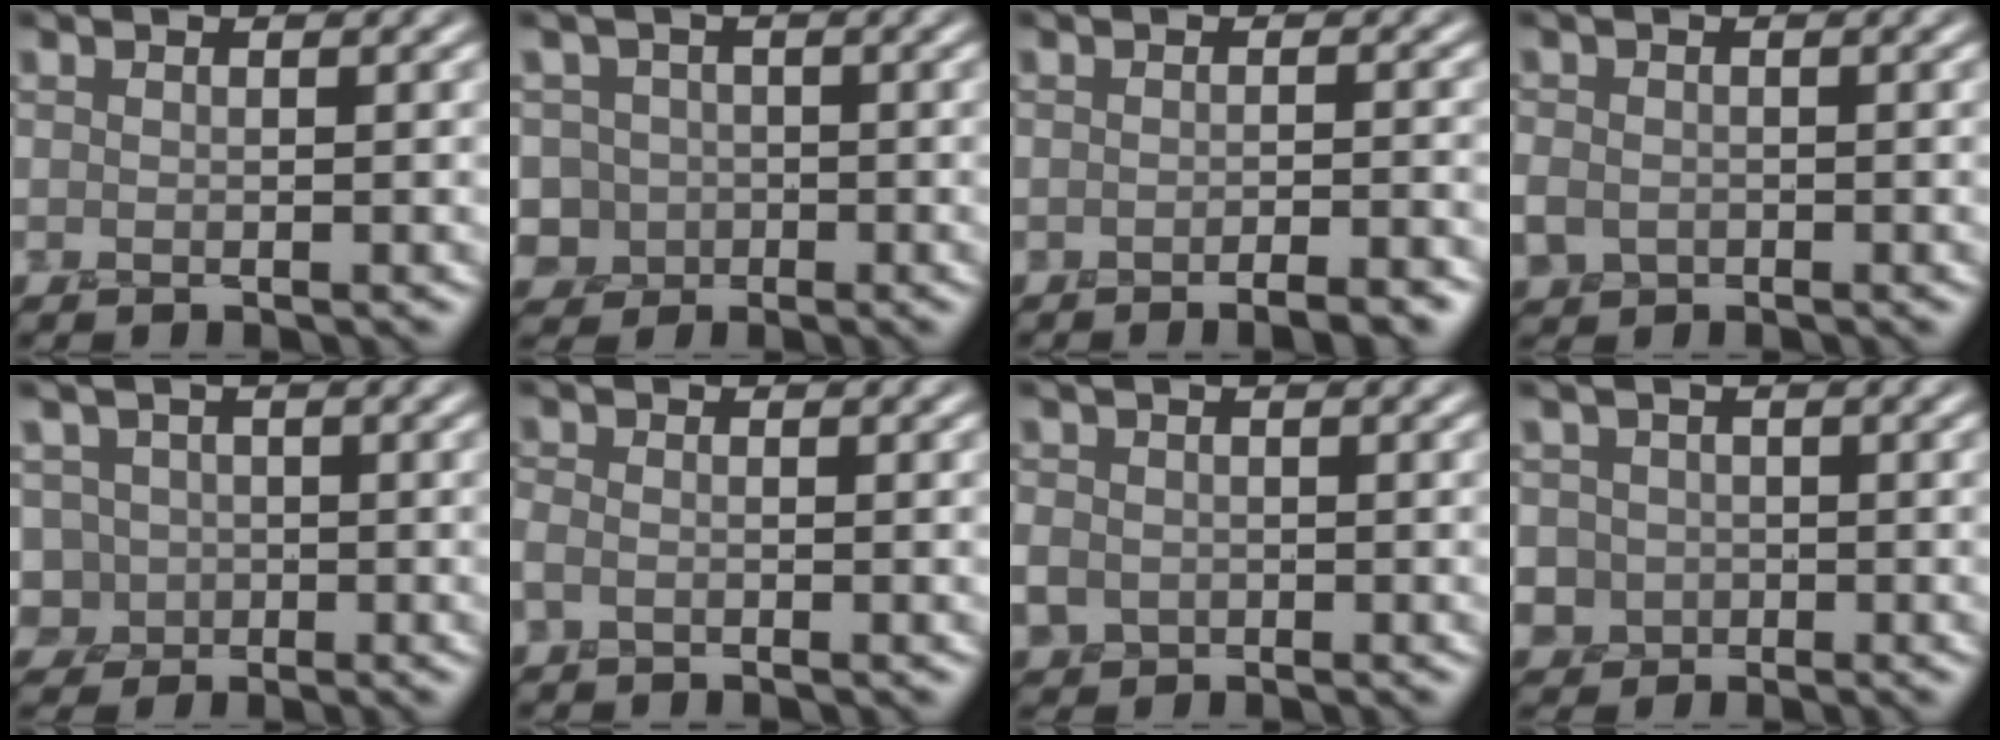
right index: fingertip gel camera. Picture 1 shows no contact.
{"total": 4.9, "force": [0.3, 4.8, 0.8], "torque": [-0.003, 0.032, -0.017]}
{"total": 3.0, "force": [-2.1, 0.6, 2.0], "torque": [-0.013, 0.009, -0.028]}
{"total": 1.7, "force": [-0.4, 1.6, 0.4], "torque": [-0.007, 0.000, -0.010]}
{"total": 4.1, "force": [0.7, 4.0, 0.7], "torque": [0.001, 0.029, -0.006]}
{"total": 0.9, "force": [-0.4, 0.7, 0.3], "torque": [-0.006, 0.004, -0.013]}
{"total": 2.2, "force": [-0.5, 2.0, 0.5], "torque": [-0.010, 0.001, -0.009]}
{"total": 5.9, "force": [-0.3, 5.7, 1.2], "torque": [-0.025, 0.018, -0.034]}